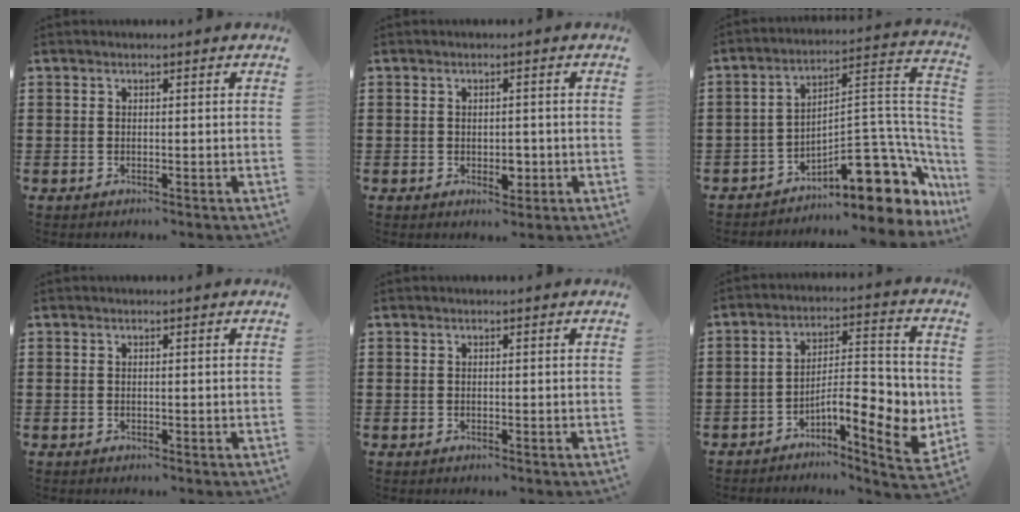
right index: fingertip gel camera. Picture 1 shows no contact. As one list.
[{"total": 3.3, "force": [-0.7, 1.7, 2.7], "torque": [-0.041, -0.002, -0.012]}, {"total": 14.4, "force": [-7.7, 5.4, 10.9], "torque": [-0.136, 0.008, -0.128]}, {"total": 0.0}, {"total": 0.0}, {"total": 10.1, "force": [-3.1, 3.5, 8.9], "torque": [-0.125, -0.012, -0.054]}]